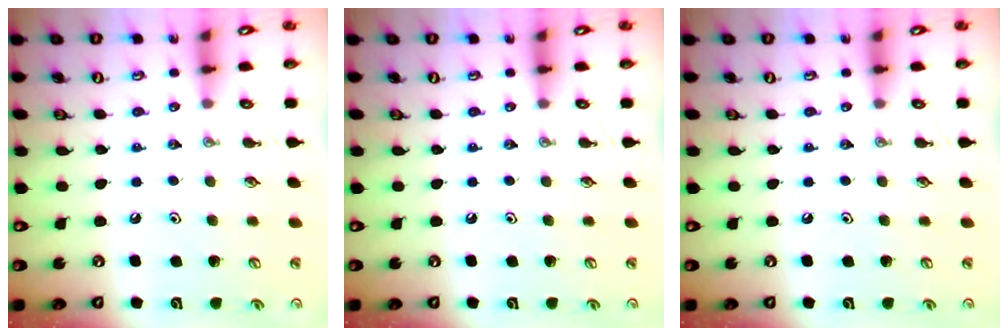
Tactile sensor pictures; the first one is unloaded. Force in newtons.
{"total": 0.0}
{"total": 0.0}